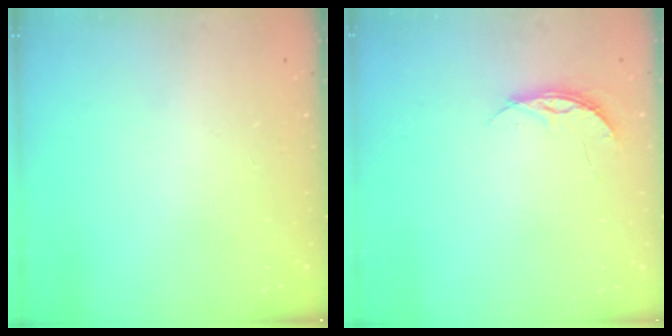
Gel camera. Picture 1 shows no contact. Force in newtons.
{"total": 4.5, "press": 4.5, "slide": 0.4}